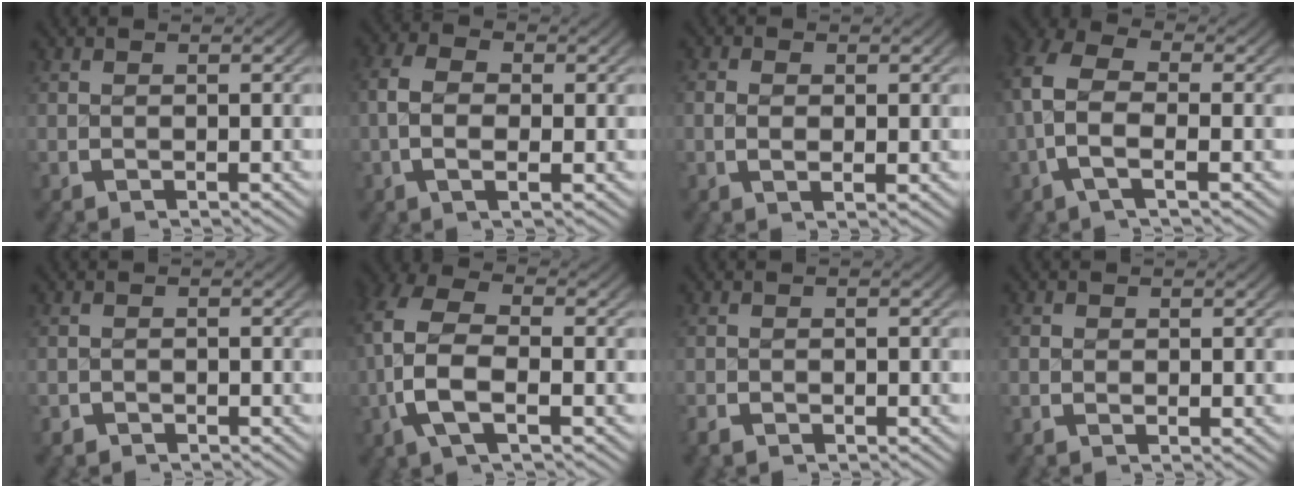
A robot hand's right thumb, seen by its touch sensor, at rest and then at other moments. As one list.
[{"total": 4.0, "force": [0.1, 2.6, 3.1], "torque": [-0.068, -0.010, -0.001]}, {"total": 1.1, "force": [0.2, 0.6, 0.9], "torque": [-0.019, -0.006, 0.006]}, {"total": 7.6, "force": [-0.1, 5.0, 5.7], "torque": [-0.145, -0.023, -0.005]}, {"total": 1.3, "force": [-1.1, 0.7, -0.1], "torque": [0.001, -0.009, -0.018]}, {"total": 8.4, "force": [-0.4, 5.5, 6.3], "torque": [-0.166, -0.032, -0.001]}, {"total": 1.2, "force": [-0.9, 0.8, 0.2], "torque": [-0.001, -0.004, -0.018]}, {"total": 0.6, "force": [0.1, 0.5, 0.1], "torque": [-0.002, -0.006, 0.004]}]